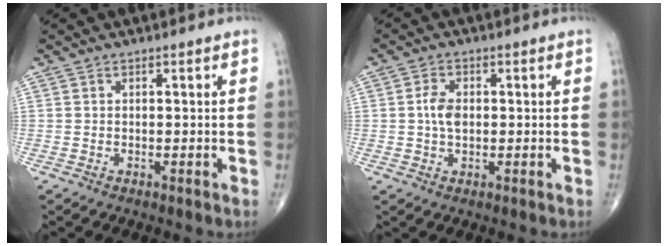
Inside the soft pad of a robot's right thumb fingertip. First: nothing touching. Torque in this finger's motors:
{"motor_torque": [0.17, 1.44, 0.44, 0.00, 0.03]}